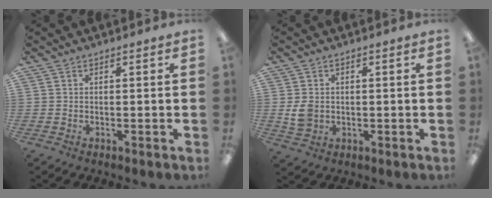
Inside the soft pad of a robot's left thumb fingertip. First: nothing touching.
{"total": 4.9, "force": [-0.1, 4.0, 2.8], "torque": [-0.042, 0.001, -0.002]}